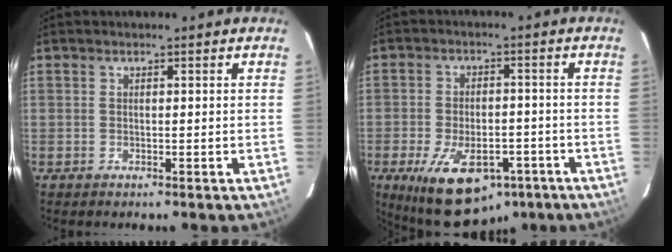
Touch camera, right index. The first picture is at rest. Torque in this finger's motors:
{"motor_torque": [1.64, -0.50, 0.67, 0.16]}